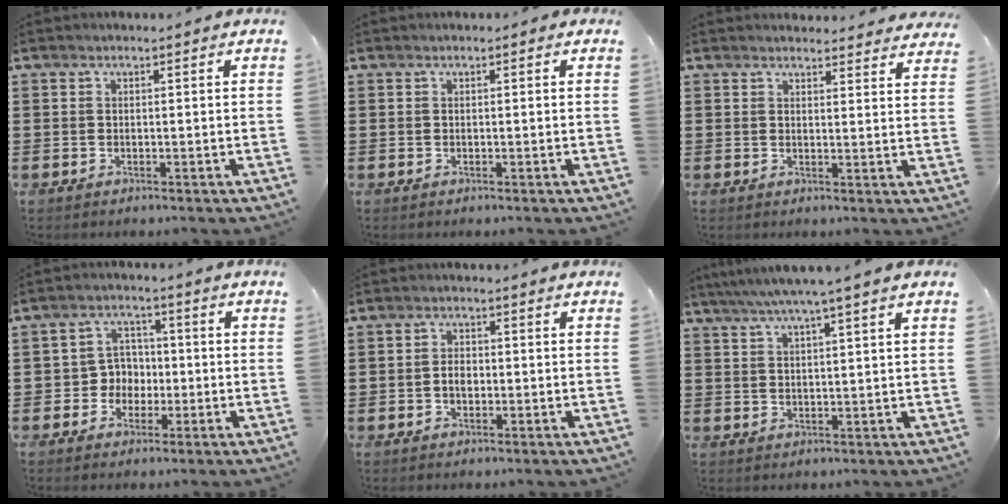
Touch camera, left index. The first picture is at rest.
{"total": 0.0}
{"total": 2.9, "force": [2.8, 0.3, 0.1], "torque": [-0.002, -0.013, 0.053]}
{"total": 4.6, "force": [-1.0, 4.3, 1.3], "torque": [-0.042, 0.013, -0.022]}
{"total": 2.3, "force": [-0.3, 1.4, 1.7], "torque": [-0.035, 0.004, -0.007]}
{"total": 4.4, "force": [3.2, -0.7, 2.9], "torque": [-0.062, -0.009, 0.055]}